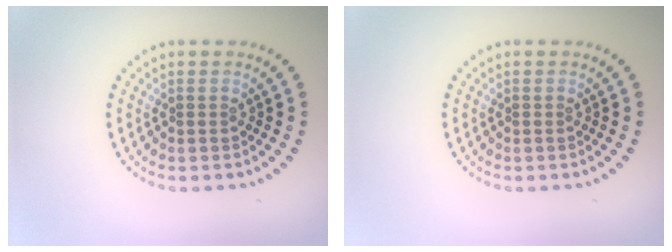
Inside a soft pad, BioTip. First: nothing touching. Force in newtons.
{"total": 0.0}